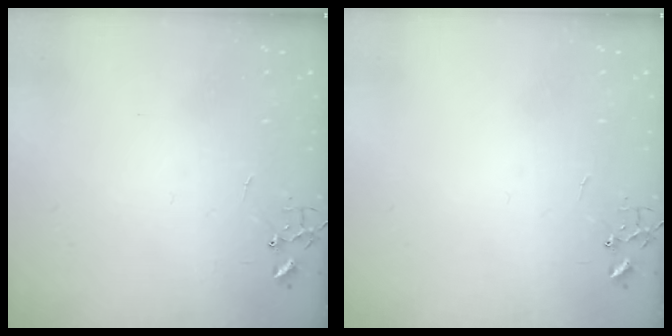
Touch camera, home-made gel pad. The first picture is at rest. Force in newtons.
{"total": 0.0}